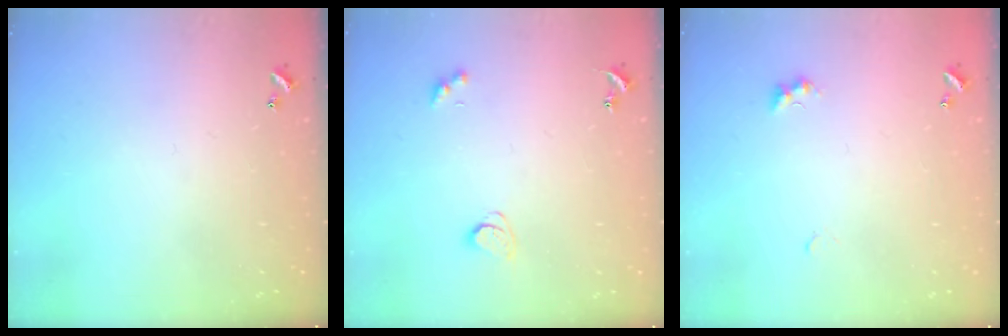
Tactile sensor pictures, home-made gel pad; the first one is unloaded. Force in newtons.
{"total": 2.2, "press": 2.1, "slide": 0.7}
{"total": 2.7, "press": 2.6, "slide": 0.6}